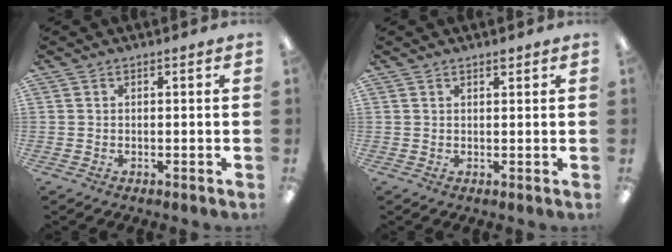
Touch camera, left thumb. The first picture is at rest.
{"total": 1.0, "force": [0.9, 0.2, 0.4], "torque": [-0.009, 0.000, 0.017]}